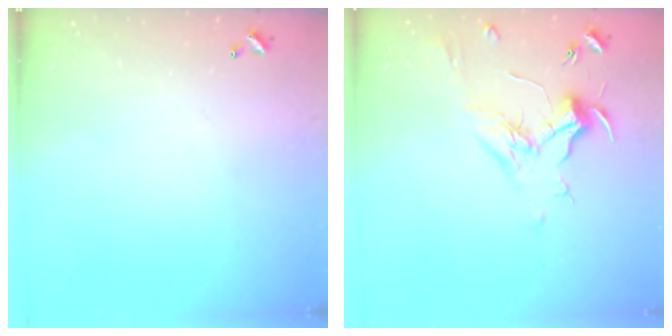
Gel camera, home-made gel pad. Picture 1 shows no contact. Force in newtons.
{"total": 2.0, "press": 1.9, "slide": 0.6}